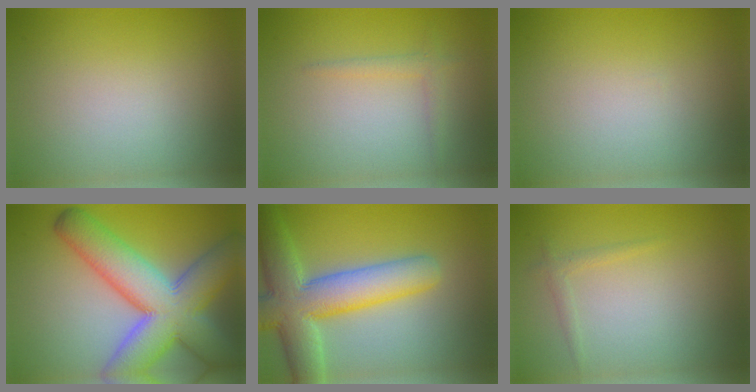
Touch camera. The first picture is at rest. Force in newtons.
{"total": 1.3, "press": 1.3, "slide": 0.1}
{"total": 0.0}
{"total": 12.0, "press": 12.0, "slide": 0.7}
{"total": 9.1, "press": 9.1, "slide": 0.4}
{"total": 0.9, "press": 0.9, "slide": 0.1}